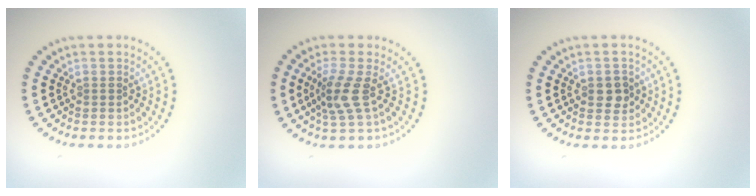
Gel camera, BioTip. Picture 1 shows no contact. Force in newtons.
{"total": 2.8, "press": 2.1, "slide": 1.8}
{"total": 1.9, "press": 1.8, "slide": 0.3}